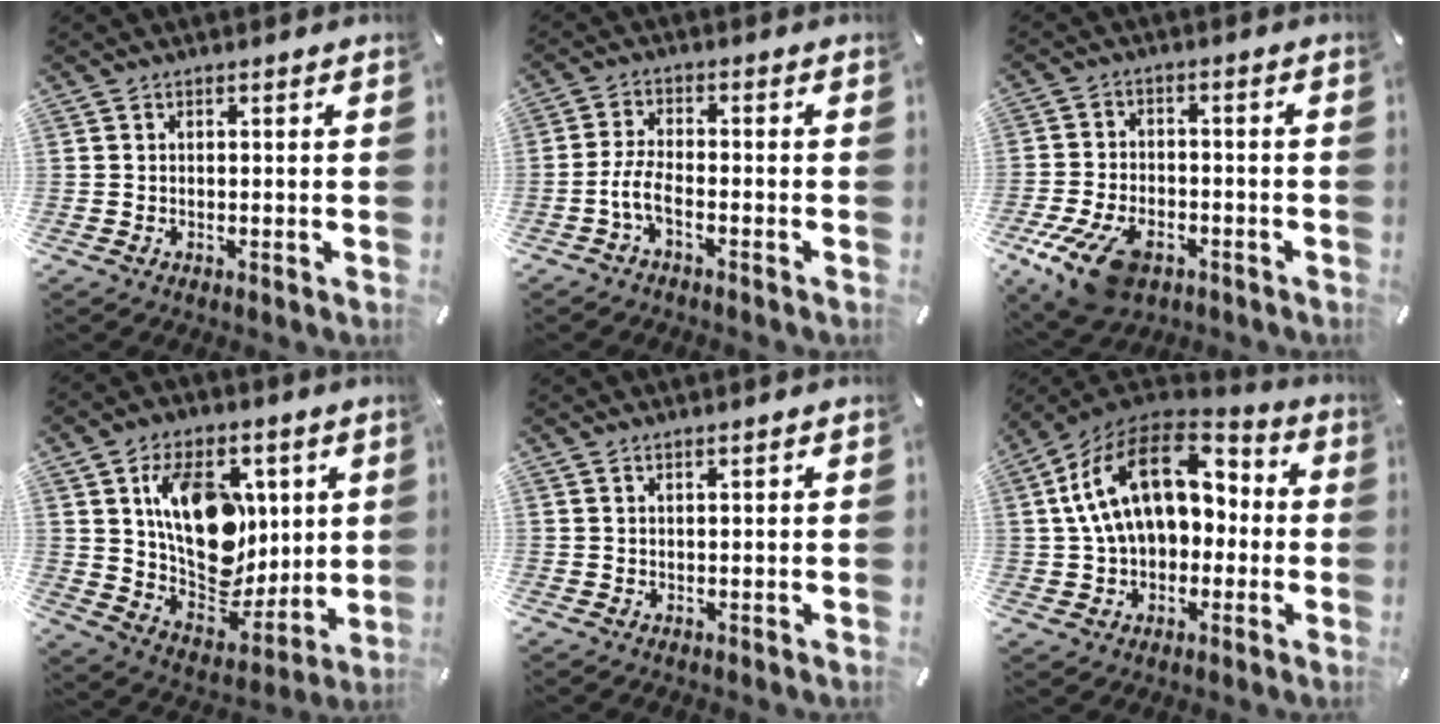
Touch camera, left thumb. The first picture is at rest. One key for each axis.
{"total": 5.0, "fx": -2.5, "fy": 1.7, "fz": 4.0, "tx": -0.097, "ty": -0.001, "tz": -0.050}
{"total": 12.6, "fx": -6.7, "fy": 7.3, "fz": 7.9, "tx": -0.164, "ty": 0.026, "tz": -0.117}
{"total": 18.2, "fx": 5.3, "fy": 13.0, "fz": 11.5, "tx": -0.169, "ty": -0.028, "tz": 0.107}
{"total": 0.9, "fx": 0.7, "fy": -0.1, "fz": 0.6, "tx": -0.011, "ty": -0.003, "tz": 0.013}
{"total": 20.5, "fx": 4.2, "fy": 14.2, "fz": 14.3, "tx": -0.279, "ty": -0.003, "tz": 0.070}